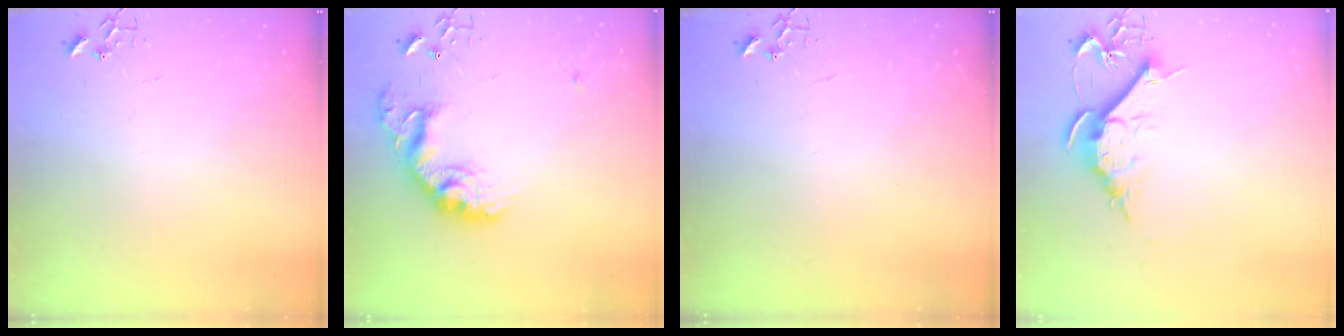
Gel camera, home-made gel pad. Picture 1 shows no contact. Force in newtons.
{"total": 17.2, "press": 17.2, "slide": 1.2}
{"total": 0.0}
{"total": 10.2, "press": 10.2, "slide": 1.0}